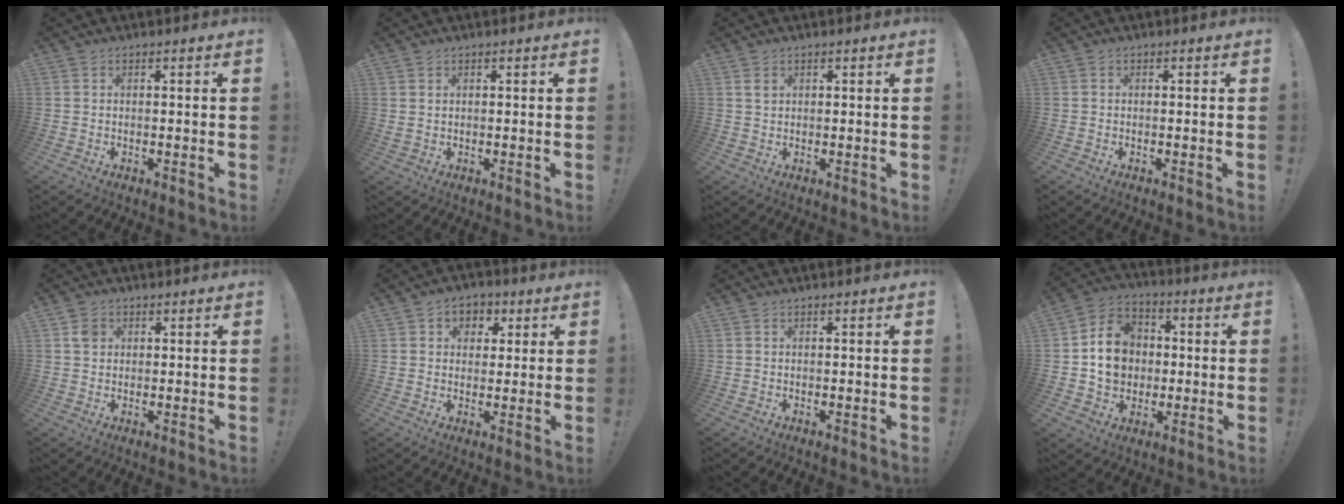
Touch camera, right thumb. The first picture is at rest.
{"total": 1.0, "force": [0.8, 0.4, 0.6], "torque": [-0.007, -0.003, 0.014]}
{"total": 1.5, "force": [0.8, 1.0, 0.9], "torque": [-0.011, -0.001, 0.013]}
{"total": 0.0}
{"total": 2.8, "force": [1.0, 2.4, 1.0], "torque": [-0.002, -0.003, 0.016]}
{"total": 5.4, "force": [1.1, 5.1, 1.5], "torque": [-0.015, 0.002, 0.021]}
{"total": 0.0}
{"total": 13.9, "force": [0.1, 12.1, 6.8], "torque": [-0.094, 0.021, 0.011]}